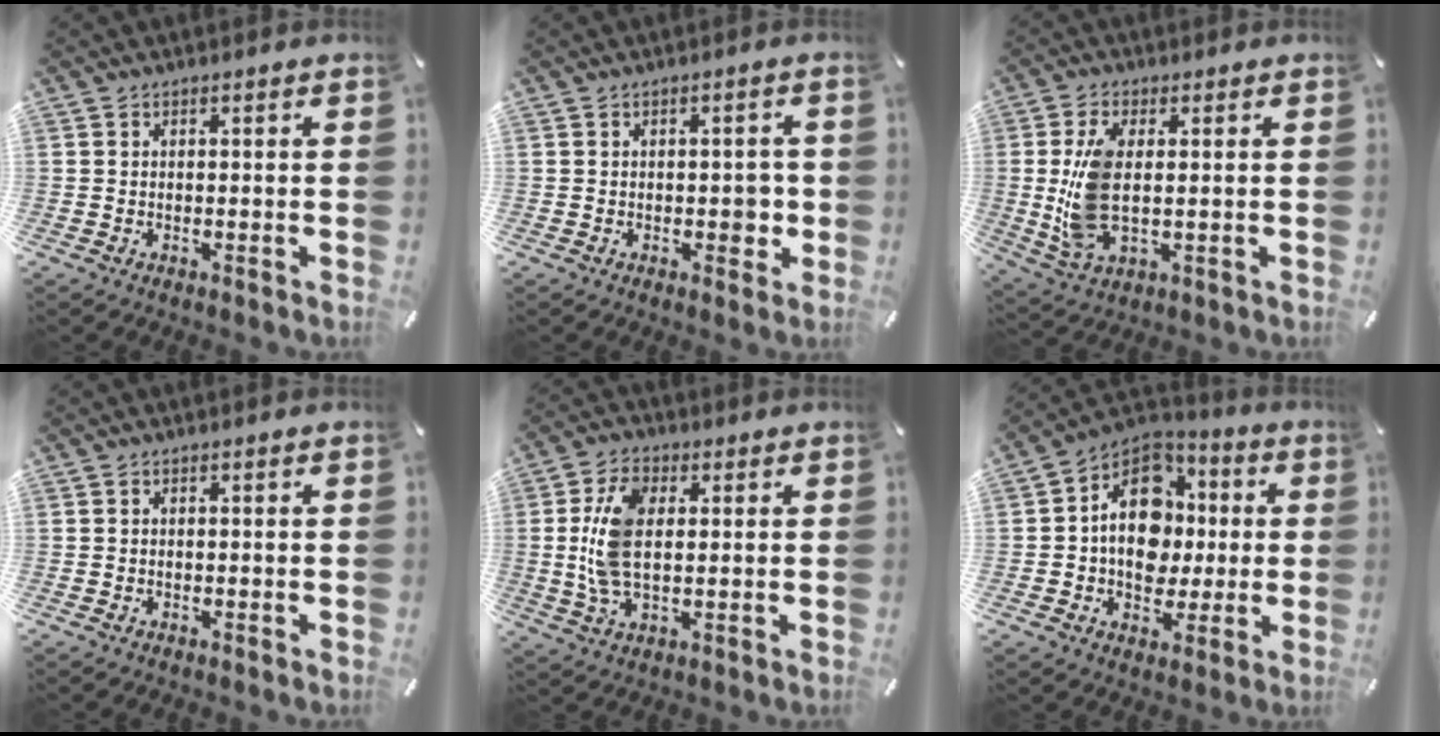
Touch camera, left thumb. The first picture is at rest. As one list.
[{"total": 3.7, "force": [-0.4, 2.2, 2.9], "torque": [-0.025, -0.005, -0.011]}, {"total": 10.7, "force": [0.8, 5.1, 9.3], "torque": [-0.214, -0.015, 0.016]}, {"total": 0.0}, {"total": 10.9, "force": [1.3, 6.1, 8.9], "torque": [-0.205, 0.002, 0.020]}, {"total": 15.4, "force": [0.0, 12.6, 8.9], "torque": [-0.152, 0.006, 0.004]}]